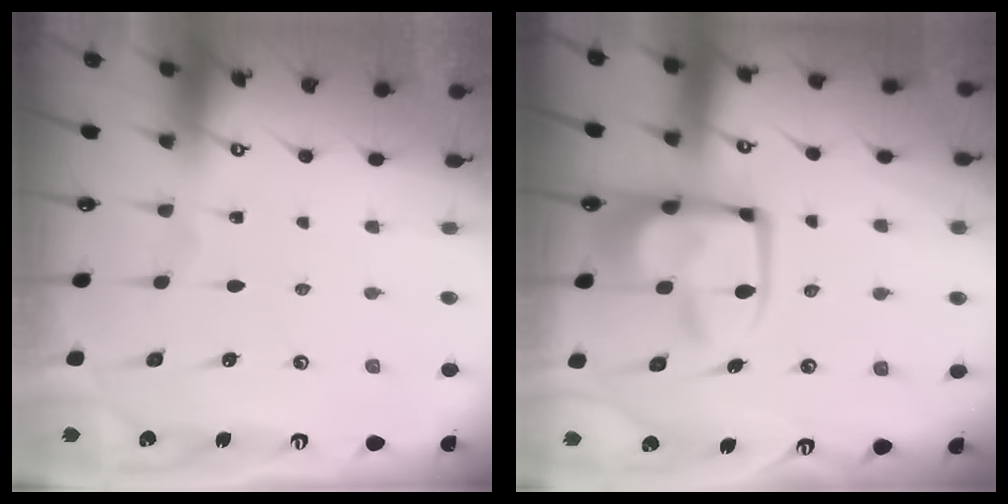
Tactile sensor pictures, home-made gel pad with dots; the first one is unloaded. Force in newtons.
{"total": 13.1, "press": 13.0, "slide": 1.4}